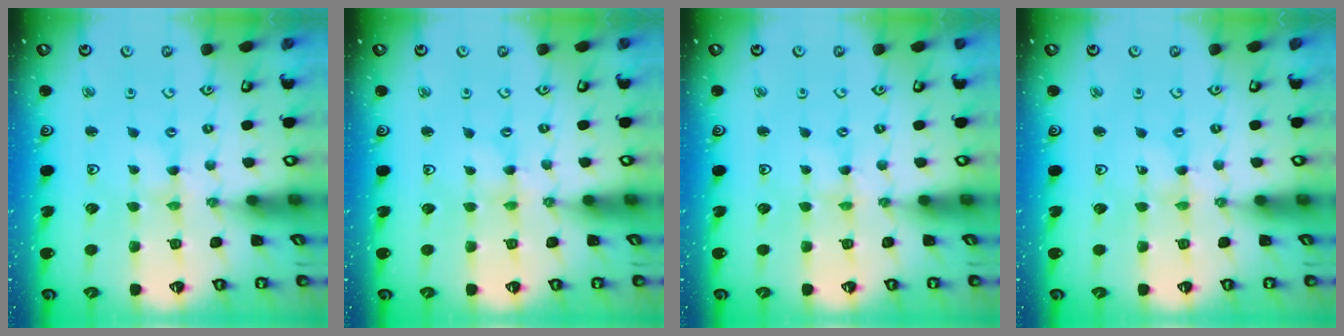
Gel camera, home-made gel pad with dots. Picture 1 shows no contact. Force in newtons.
{"total": 0.0}
{"total": 0.8, "press": 0.8, "slide": 0.2}
{"total": 0.0}